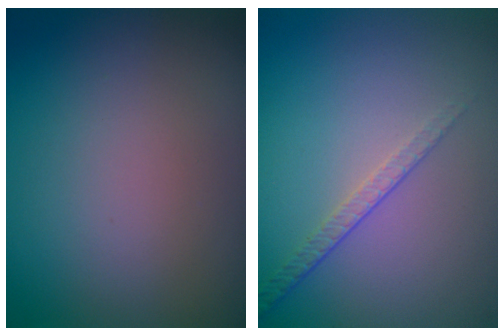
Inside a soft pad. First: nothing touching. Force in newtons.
{"total": 1.6, "press": 1.0, "slide": 1.3}